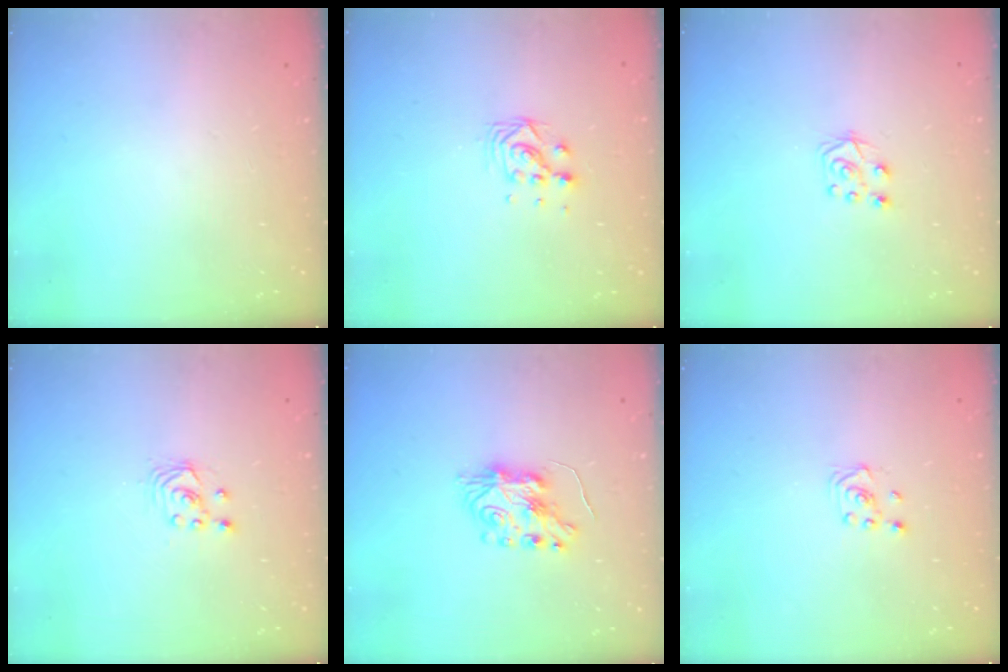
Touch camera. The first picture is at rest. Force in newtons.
{"total": 6.8, "press": 6.8, "slide": 0.4}
{"total": 5.7, "press": 5.7, "slide": 0.5}
{"total": 1.7, "press": 1.7, "slide": 0.2}
{"total": 8.7, "press": 8.6, "slide": 0.9}
{"total": 1.9, "press": 1.8, "slide": 0.6}